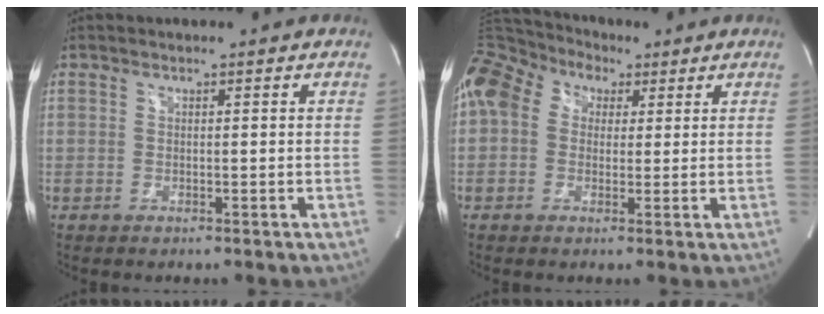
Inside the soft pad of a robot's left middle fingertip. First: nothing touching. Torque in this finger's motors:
{"motor_torque": [2.14, 0.00, 1.05, 0.21]}